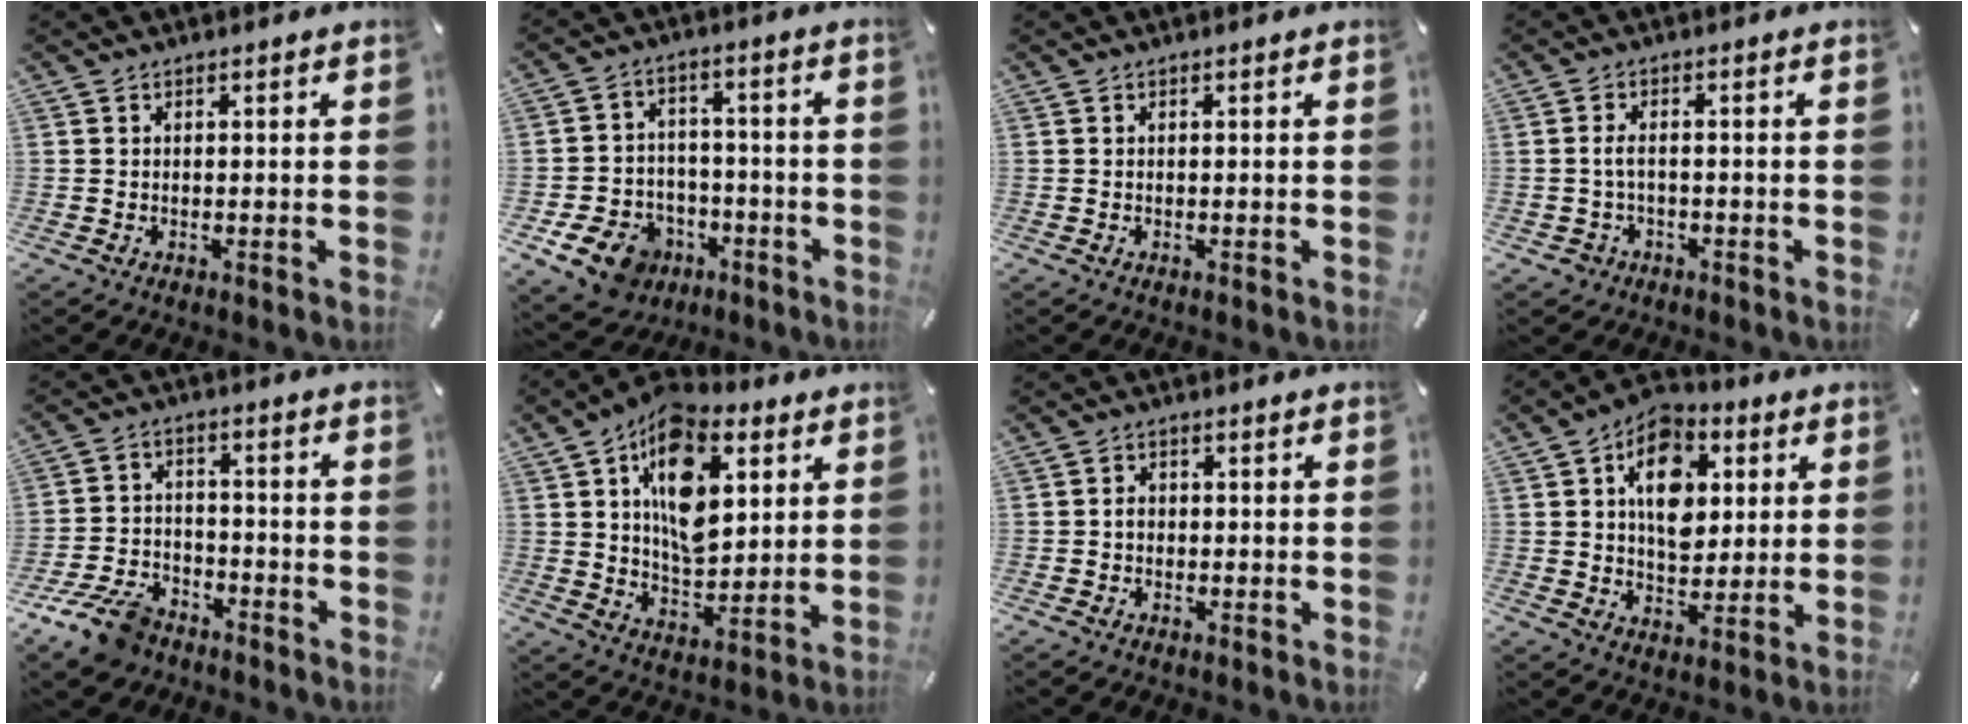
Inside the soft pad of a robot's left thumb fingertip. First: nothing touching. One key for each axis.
{"total": 10.8, "fx": -5.9, "fy": 8.0, "fz": 4.1, "tx": -0.079, "ty": 0.045, "tz": -0.102}
{"total": 0.0}
{"total": 3.1, "fx": -0.6, "fy": 2.1, "fz": 2.2, "tx": -0.045, "ty": 0.007, "tz": -0.014}
{"total": 10.6, "fx": -7.6, "fy": 5.9, "fz": 4.6, "tx": -0.088, "ty": 0.046, "tz": -0.140}
{"total": 17.1, "fx": 6.2, "fy": 10.7, "fz": 11.8, "tx": -0.203, "ty": -0.018, "tz": 0.111}
{"total": 2.4, "fx": -0.4, "fy": 2.0, "fz": 1.3, "tx": -0.025, "ty": 0.006, "tz": -0.010}
{"total": 13.7, "fx": 3.7, "fy": 10.2, "fz": 8.4, "tx": -0.111, "ty": -0.008, "tz": 0.066}